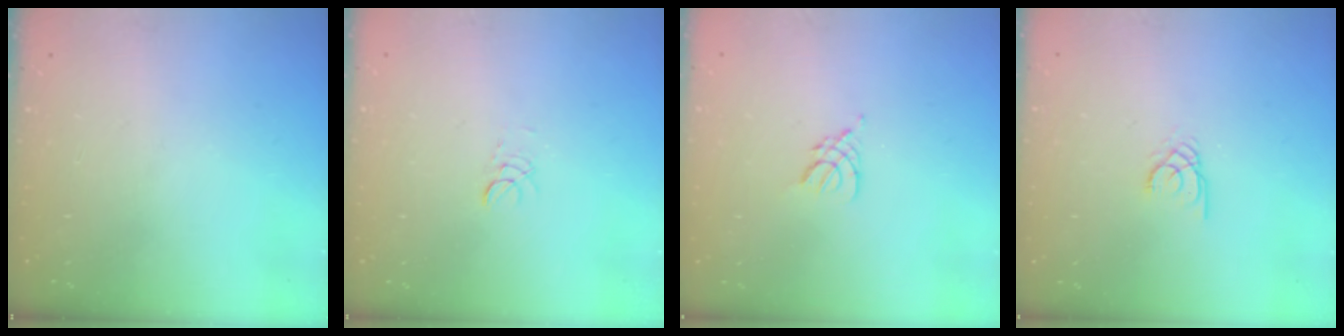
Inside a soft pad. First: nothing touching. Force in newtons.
{"total": 2.9, "press": 2.8, "slide": 0.3}
{"total": 2.9, "press": 2.8, "slide": 0.6}
{"total": 1.9, "press": 1.9, "slide": 0.0}